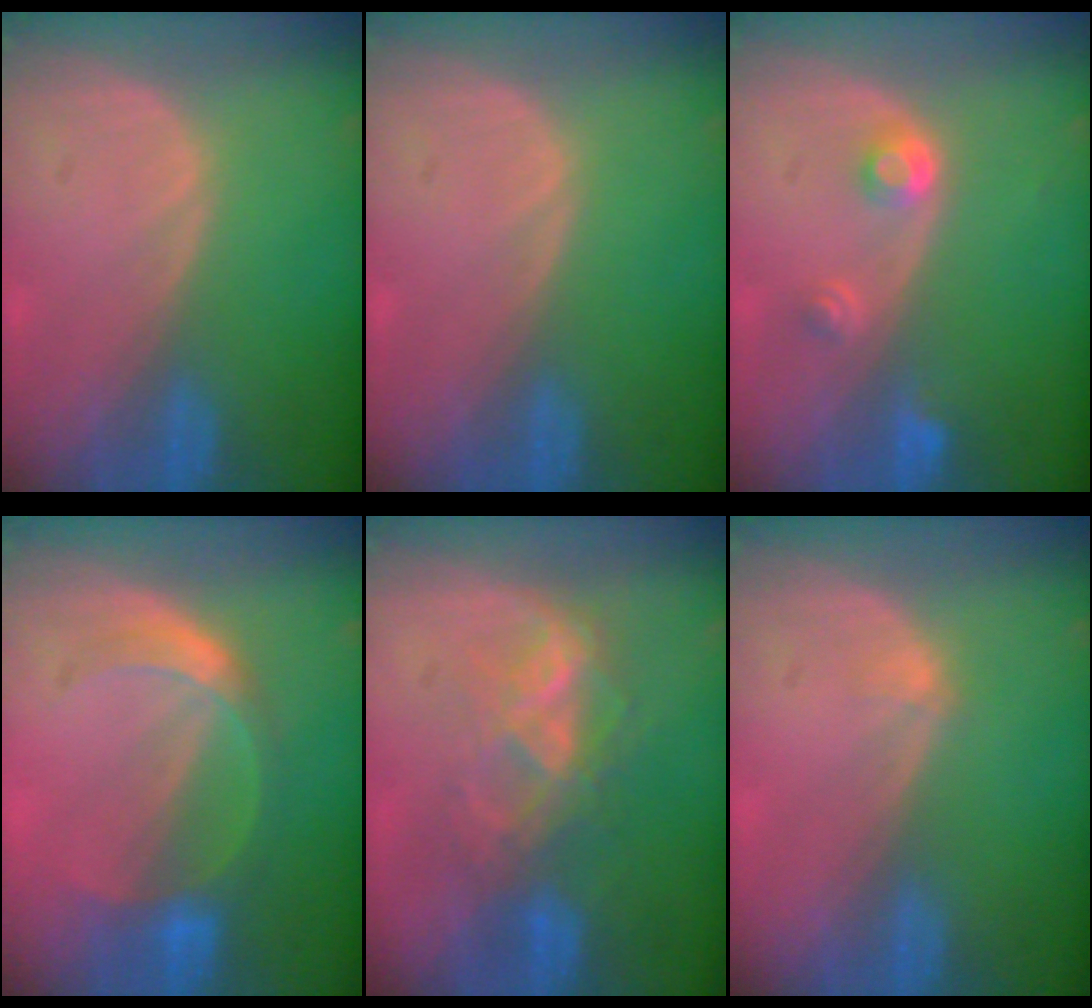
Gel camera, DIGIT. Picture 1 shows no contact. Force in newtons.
{"total": 0.0}
{"total": 2.9, "press": 2.7, "slide": 1.0}
{"total": 5.7, "press": 5.4, "slide": 1.8}
{"total": 6.5, "press": 6.4, "slide": 1.1}
{"total": 0.8, "press": 0.6, "slide": 0.5}